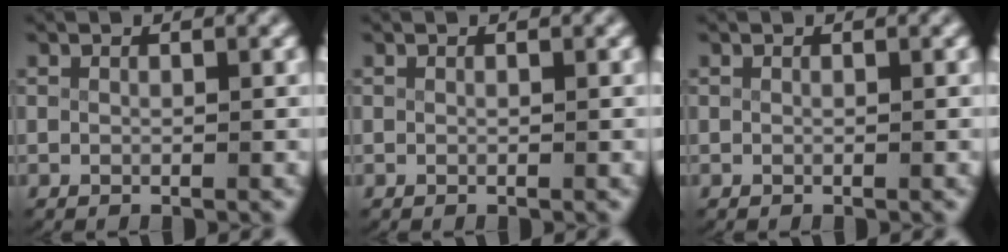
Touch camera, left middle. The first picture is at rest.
{"total": 0.0}
{"total": 0.0}